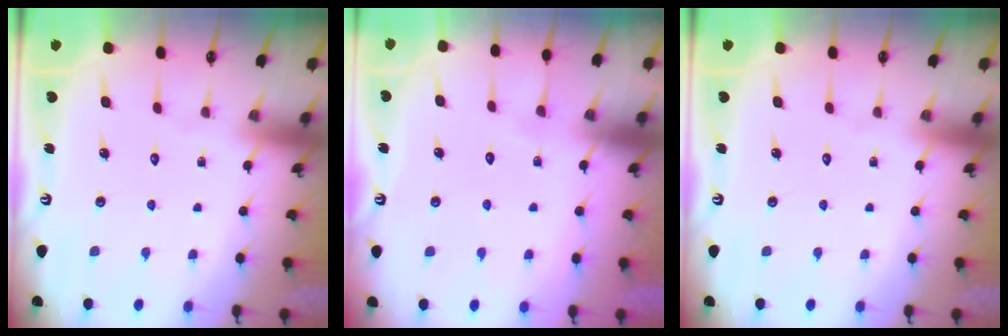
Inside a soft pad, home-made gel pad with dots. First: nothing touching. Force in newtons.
{"total": 2.9, "press": 2.9, "slide": 0.3}
{"total": 0.0}